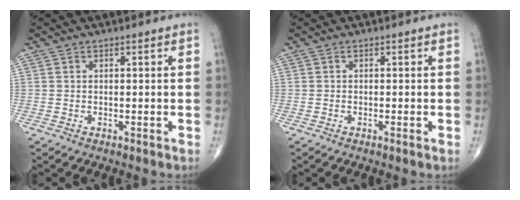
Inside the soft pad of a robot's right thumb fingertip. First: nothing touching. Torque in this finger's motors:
{"motor_torque": [-0.01, -0.14, 0.05, 0.03, -0.01]}